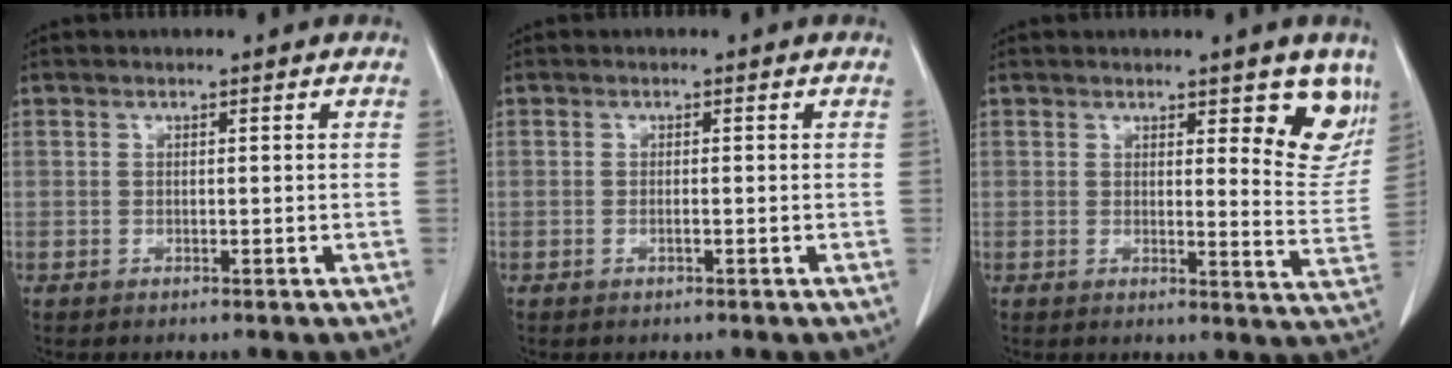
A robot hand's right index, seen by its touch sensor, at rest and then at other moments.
{"total": 1.0, "force": [-0.3, 0.3, 0.9], "torque": [-0.022, 0.001, -0.004]}
{"total": 8.5, "force": [5.0, 2.4, 6.5], "torque": [-0.065, -0.023, 0.062]}